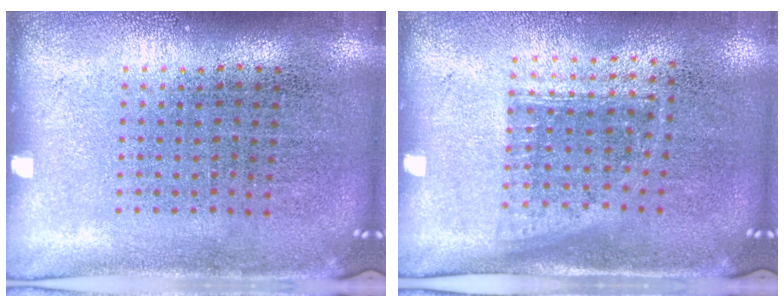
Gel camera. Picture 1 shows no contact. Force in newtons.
{"total": 1.1, "press": 0.8, "slide": 0.8}